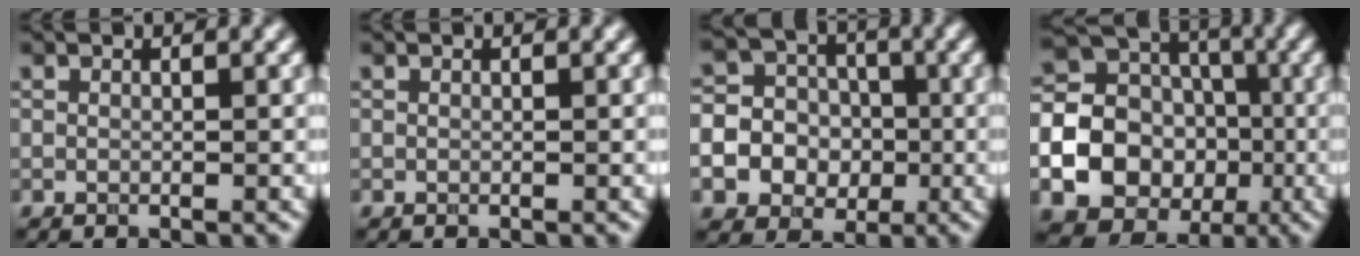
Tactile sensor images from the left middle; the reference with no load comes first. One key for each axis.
{"total": 0.0}
{"total": 15.1, "fx": -4.5, "fy": 14.0, "fz": 3.3, "tx": -0.113, "ty": -0.034, "tz": -0.096}
{"total": 24.9, "fx": -6.5, "fy": 23.1, "fz": 6.5, "tx": -0.162, "ty": -0.037, "tz": -0.153}